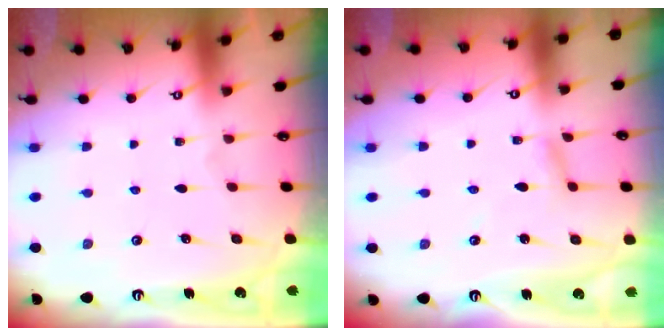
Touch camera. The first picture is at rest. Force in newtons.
{"total": 2.9, "press": 2.9, "slide": 0.3}